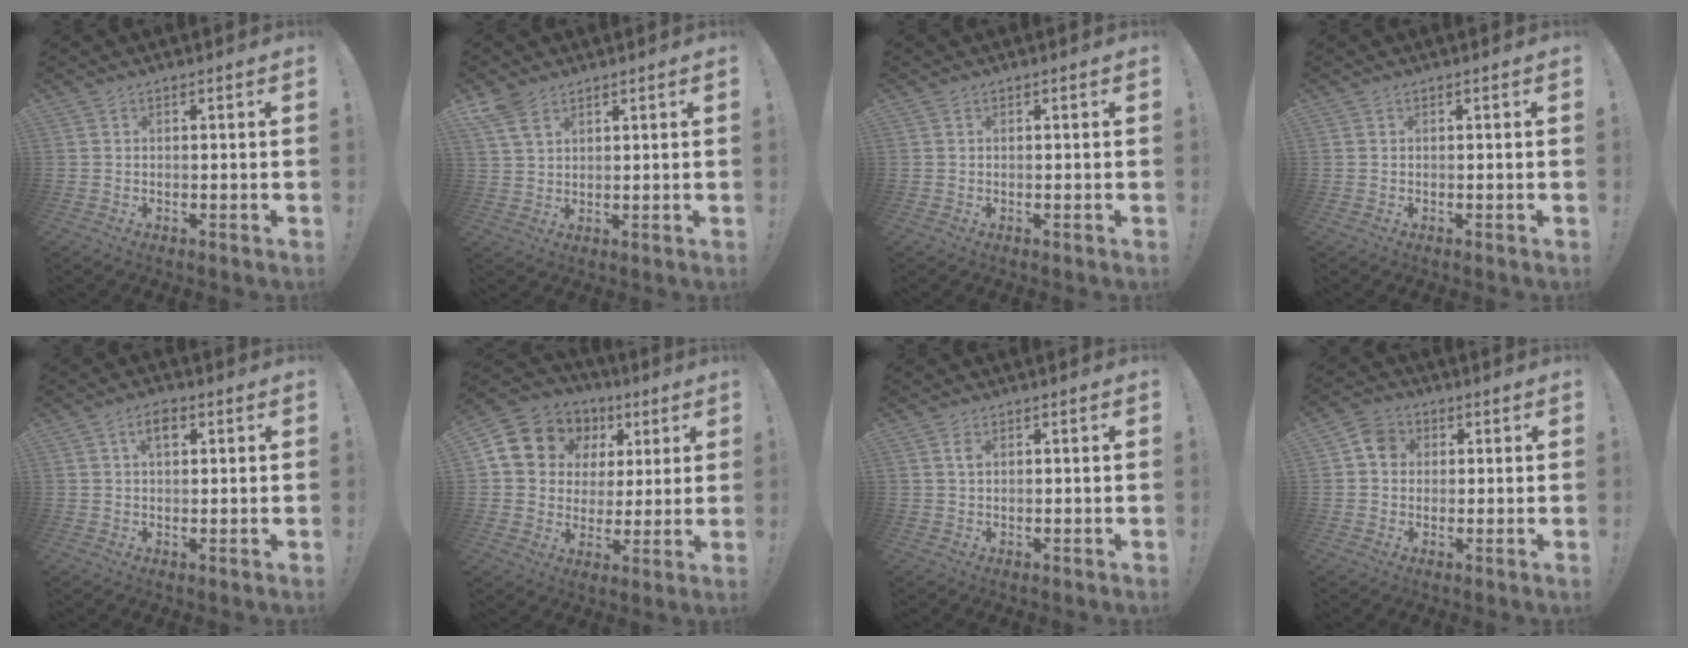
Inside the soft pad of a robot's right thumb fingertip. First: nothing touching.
{"total": 6.3, "force": [4.1, 3.2, 3.5], "torque": [-0.066, -0.015, 0.082]}
{"total": 0.0}
{"total": 0.0}
{"total": 4.3, "force": [1.6, 2.2, 3.3], "torque": [-0.051, 0.003, 0.023]}
{"total": 12.0, "force": [5.0, 10.2, 3.8], "torque": [-0.064, -0.026, 0.108]}
{"total": 1.6, "force": [0.6, 0.7, 1.3], "torque": [-0.023, 0.001, 0.008]}
{"total": 6.3, "force": [1.0, 5.5, 2.9], "torque": [-0.043, 0.014, 0.022]}